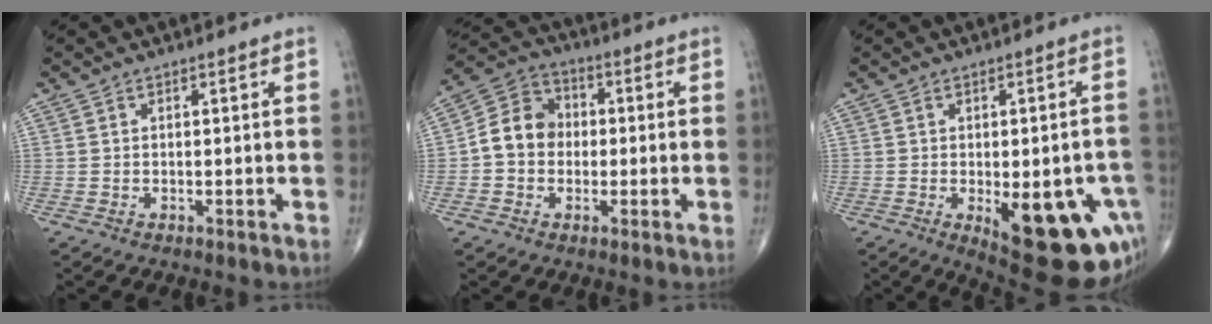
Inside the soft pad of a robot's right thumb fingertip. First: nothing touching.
{"total": 9.1, "force": [-0.5, 7.7, 4.8], "torque": [-0.069, 0.033, -0.023]}
{"total": 20.7, "force": [-7.1, 8.2, 17.6], "torque": [-0.159, -0.005, -0.073]}